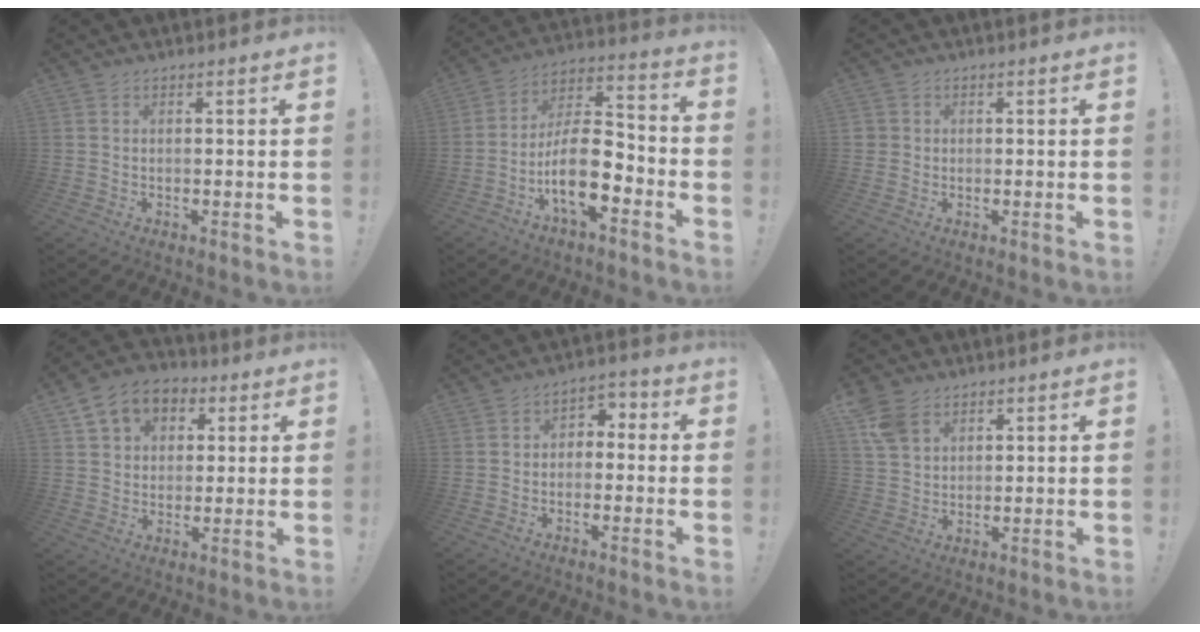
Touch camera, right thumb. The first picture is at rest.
{"total": 15.5, "force": [-6.7, 7.1, 12.1], "torque": [-0.219, 0.031, -0.107]}
{"total": 2.0, "force": [0.2, 1.9, 0.3], "torque": [-0.002, 0.003, 0.004]}
{"total": 10.2, "force": [4.2, 8.1, 4.5], "torque": [-0.067, -0.014, 0.084]}
{"total": 4.3, "force": [-2.6, 3.1, 1.5], "torque": [-0.020, 0.026, -0.046]}
{"total": 7.6, "force": [4.2, 5.2, 3.6], "torque": [-0.065, -0.014, 0.084]}